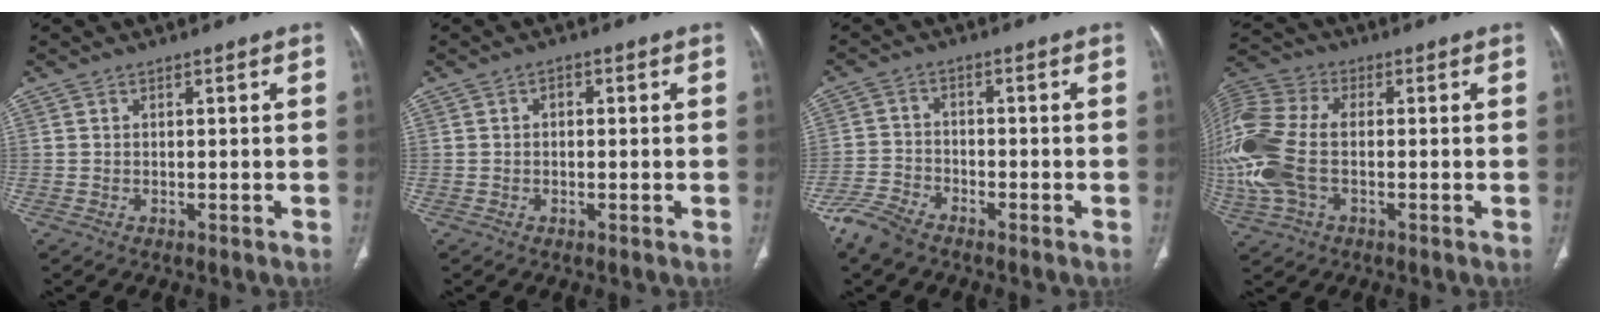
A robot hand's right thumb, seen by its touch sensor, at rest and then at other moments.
{"total": 1.5, "force": [0.2, 1.0, 1.1], "torque": [-0.018, 0.009, 0.003]}
{"total": 6.3, "force": [-5.0, 2.5, 2.7], "torque": [-0.067, 0.006, -0.104]}
{"total": 19.0, "force": [-1.5, 11.5, 15.0], "torque": [-0.391, 0.009, -0.024]}